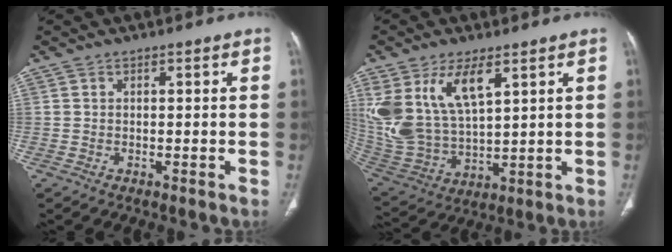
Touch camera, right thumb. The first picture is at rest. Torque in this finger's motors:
{"motor_torque": [1.93, 2.37, 1.55, 0.86, 0.20]}